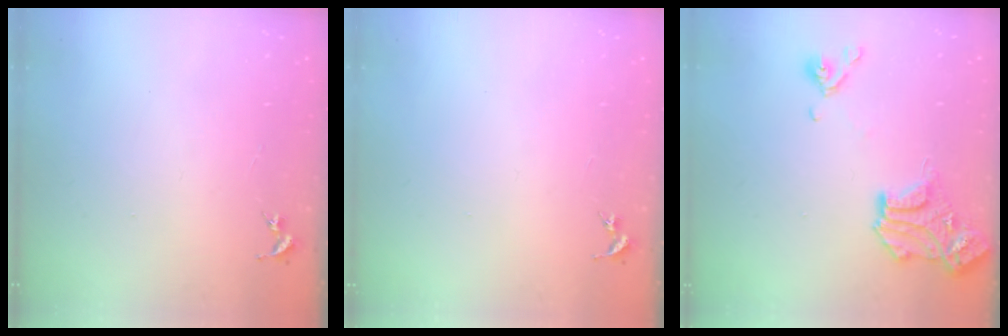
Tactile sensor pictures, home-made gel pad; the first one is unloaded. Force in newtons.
{"total": 0.0}
{"total": 14.9, "press": 14.8, "slide": 1.2}